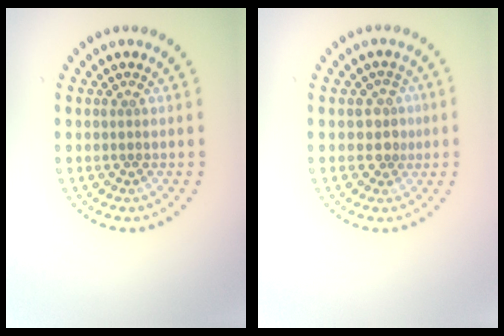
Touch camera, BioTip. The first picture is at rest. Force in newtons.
{"total": 2.2, "press": 1.9, "slide": 1.2}